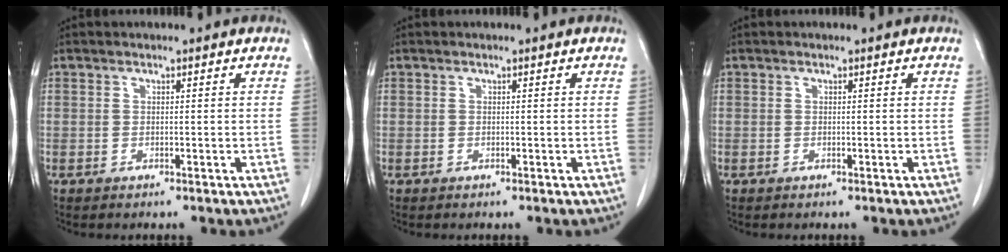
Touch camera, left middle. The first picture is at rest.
{"total": 0.0}
{"total": 0.0}